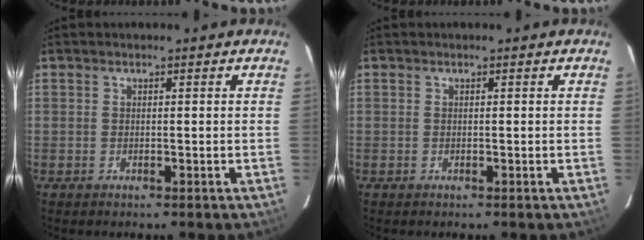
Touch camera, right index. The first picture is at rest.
{"total": 0.0}